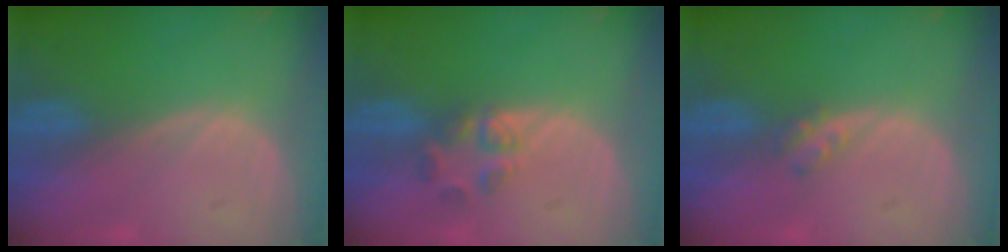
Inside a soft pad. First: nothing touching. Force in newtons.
{"total": 3.5, "press": 3.4, "slide": 0.8}
{"total": 2.1, "press": 1.8, "slide": 1.0}